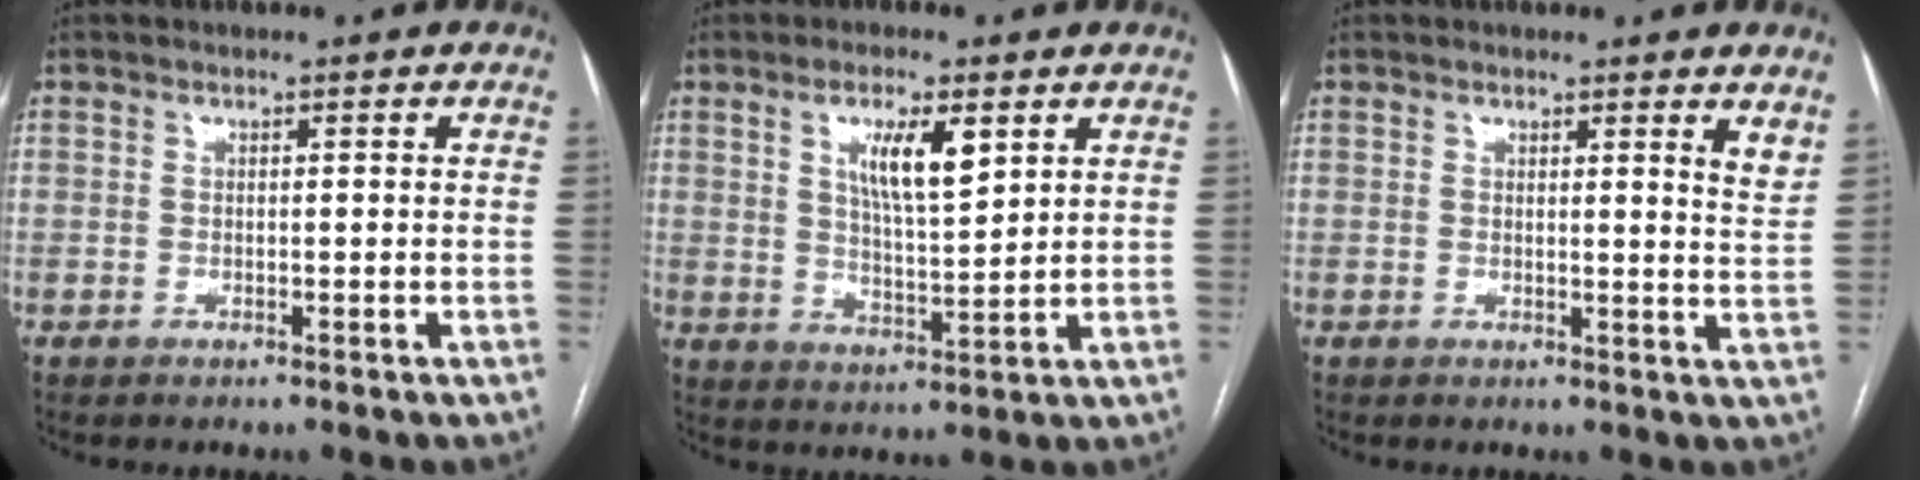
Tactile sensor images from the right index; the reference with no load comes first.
{"total": 7.4, "force": [3.3, 1.6, 6.5], "torque": [-0.117, -0.003, 0.059]}
{"total": 3.3, "force": [2.9, -0.1, 1.7], "torque": [-0.027, -0.024, 0.019]}